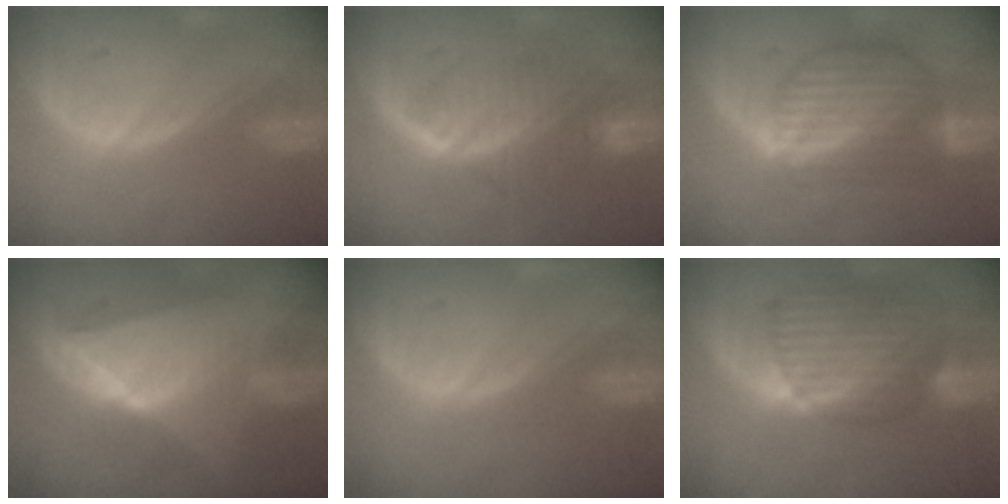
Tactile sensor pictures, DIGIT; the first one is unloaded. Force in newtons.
{"total": 8.1, "press": 7.2, "slide": 3.8}
{"total": 8.8, "press": 7.8, "slide": 4.2}
{"total": 10.1, "press": 10.1, "slide": 0.6}
{"total": 0.0}
{"total": 10.6, "press": 9.1, "slide": 5.6}